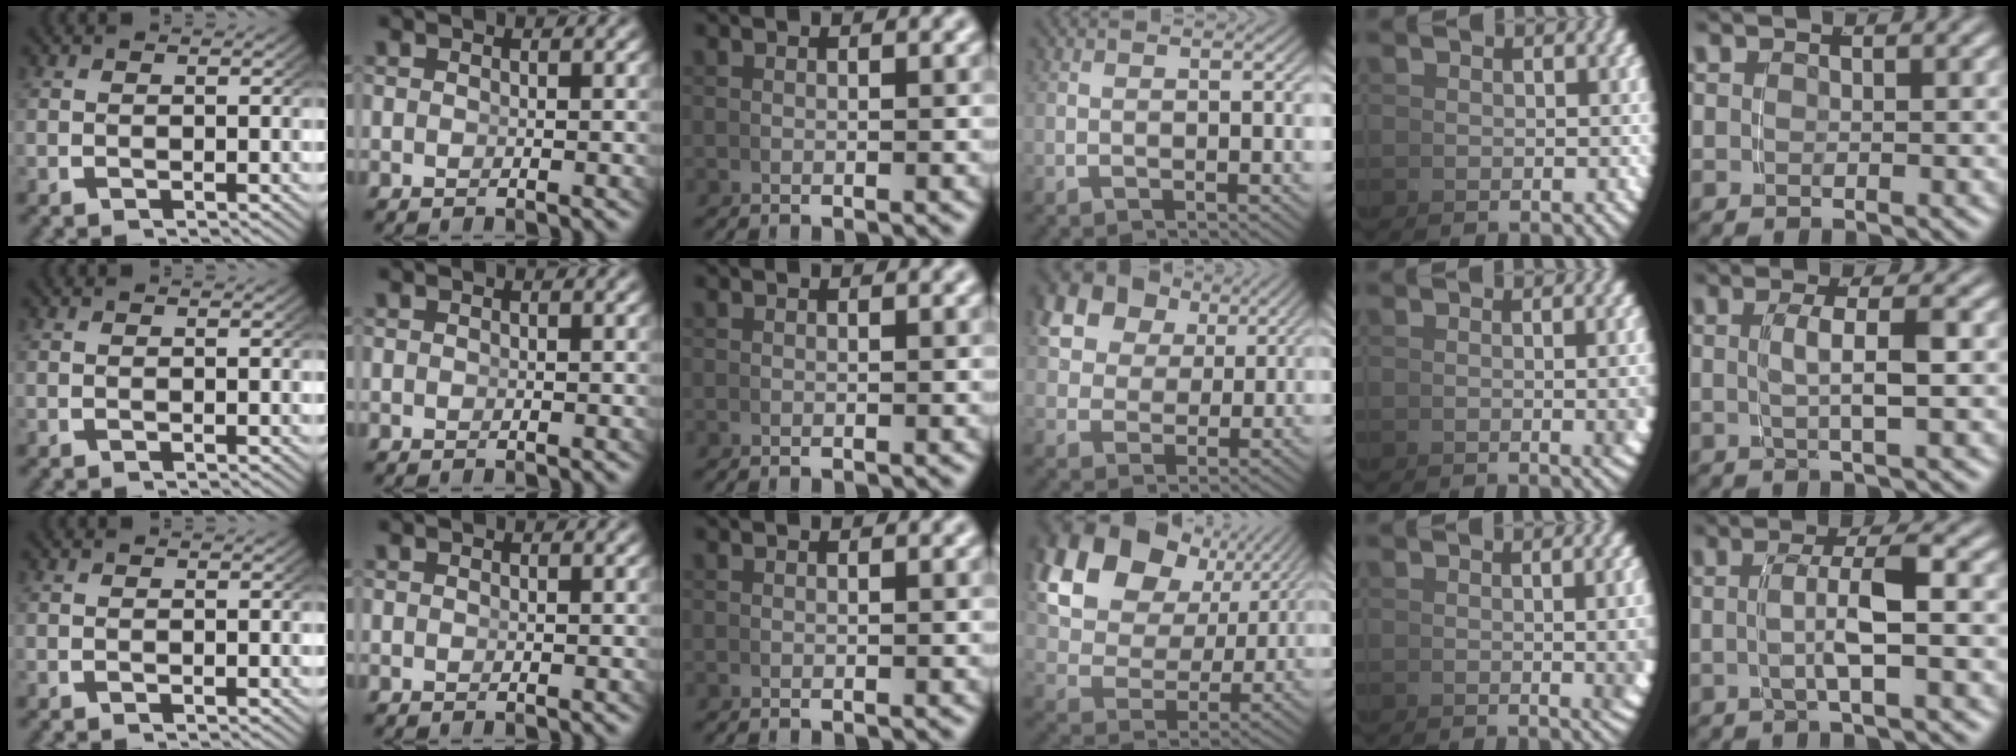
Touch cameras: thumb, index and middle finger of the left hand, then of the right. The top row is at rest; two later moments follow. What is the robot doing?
{"motion": "grasp_and_lifting", "object": "calculator"}